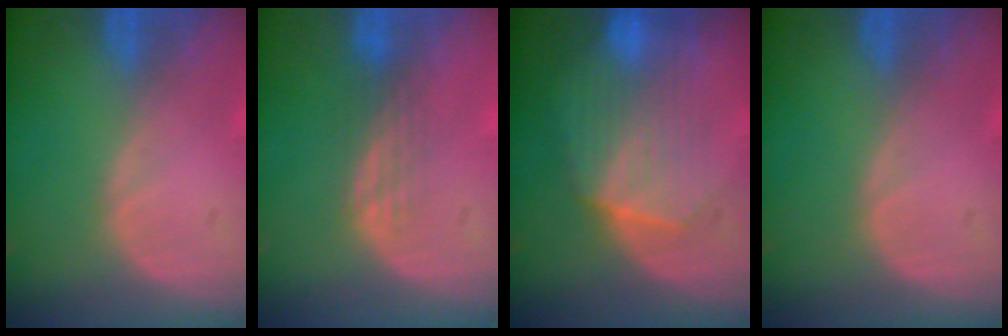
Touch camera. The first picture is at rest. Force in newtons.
{"total": 2.9, "press": 2.5, "slide": 1.5}
{"total": 7.1, "press": 7.0, "slide": 1.2}
{"total": 0.0}